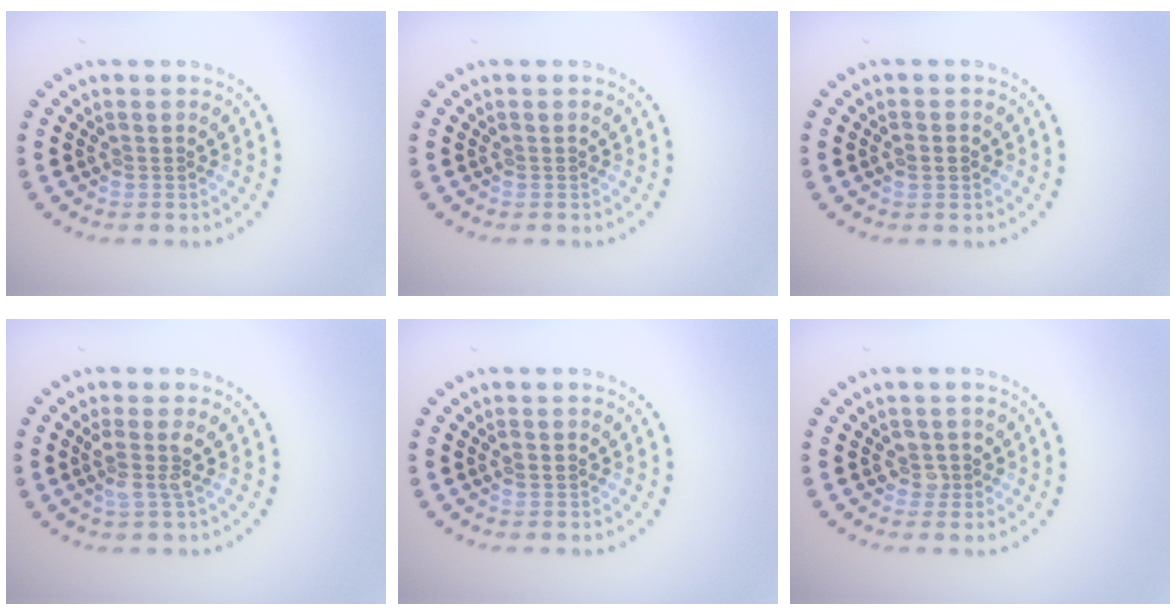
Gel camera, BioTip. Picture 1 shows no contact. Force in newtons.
{"total": 0.0}
{"total": 1.5, "press": 1.5, "slide": 0.1}
{"total": 2.1, "press": 1.6, "slide": 1.3}
{"total": 1.2, "press": 1.2, "slide": 0.1}
{"total": 1.4, "press": 1.2, "slide": 0.7}